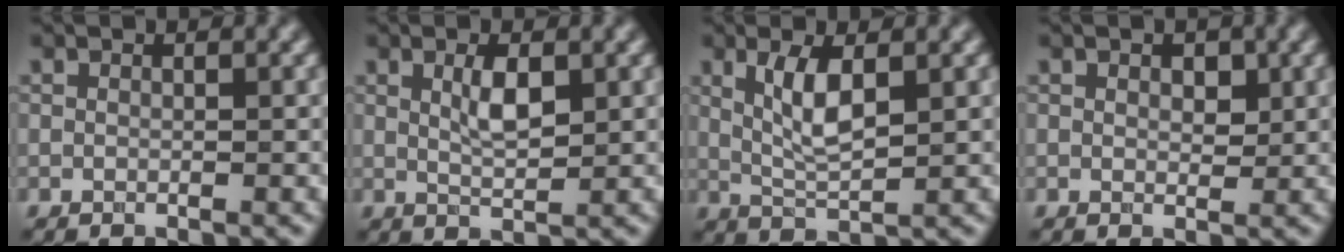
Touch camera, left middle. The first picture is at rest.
{"total": 2.0, "force": [0.5, 0.4, 1.8], "torque": [-0.045, 0.001, 0.021]}
{"total": 3.3, "force": [0.9, 0.8, 3.1], "torque": [-0.075, -0.002, 0.029]}
{"total": 0.9, "force": [0.4, 0.5, 0.6], "torque": [-0.010, -0.001, 0.018]}